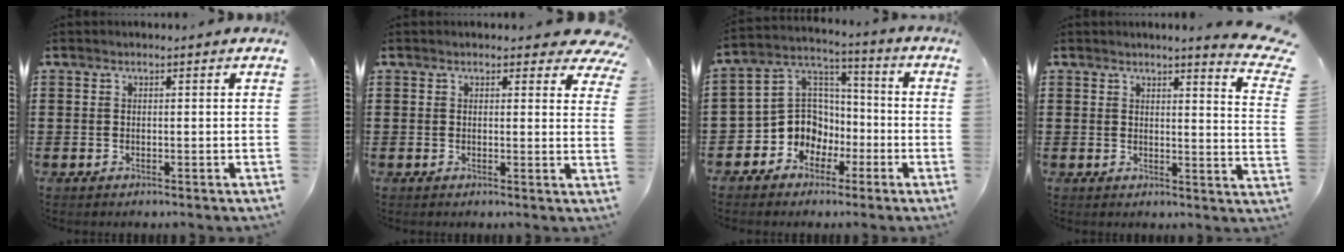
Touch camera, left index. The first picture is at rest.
{"total": 2.7, "force": [2.2, 0.9, 1.1], "torque": [-0.015, -0.006, 0.037]}
{"total": 8.9, "force": [-3.0, 8.1, 1.9], "torque": [-0.085, -0.001, -0.058]}
{"total": 3.4, "force": [3.0, -0.2, 1.5], "torque": [-0.028, -0.021, 0.048]}